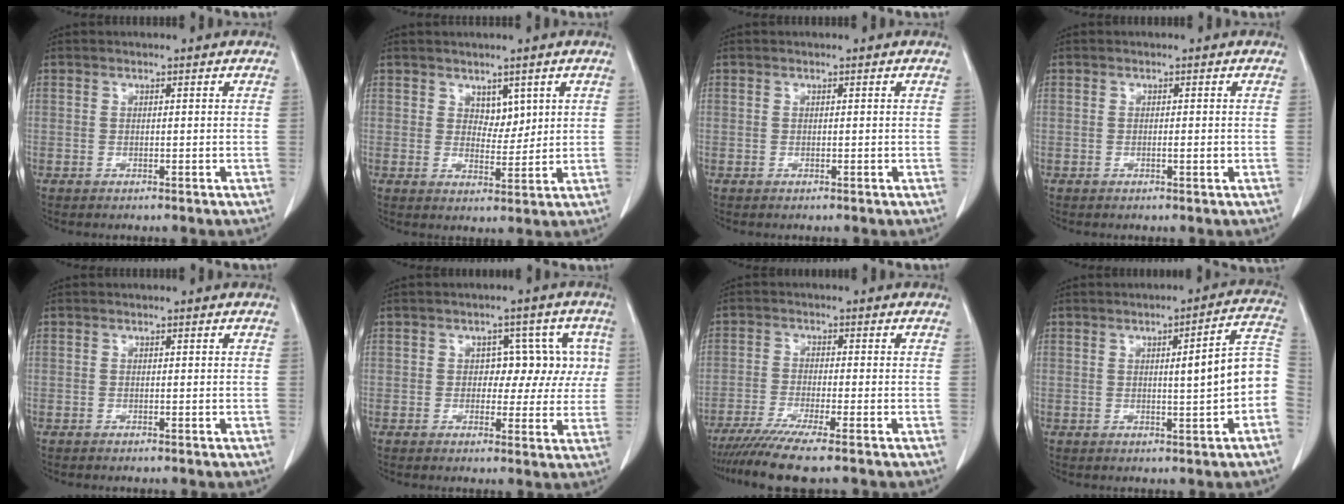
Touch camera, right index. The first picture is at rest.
{"total": 3.3, "force": [1.6, 1.9, 2.1], "torque": [-0.027, -0.003, 0.030]}
{"total": 0.0}
{"total": 1.0, "force": [-0.1, 0.1, 1.0], "torque": [-0.017, -0.002, -0.001]}
{"total": 0.0}
{"total": 6.4, "force": [0.8, 4.5, 4.5], "torque": [-0.034, 0.027, 0.010]}
{"total": 8.4, "force": [-6.6, -0.9, 5.1], "torque": [-0.080, -0.023, -0.109]}
{"total": 8.5, "force": [-0.9, 0.6, 8.4], "torque": [-0.099, 0.021, -0.016]}